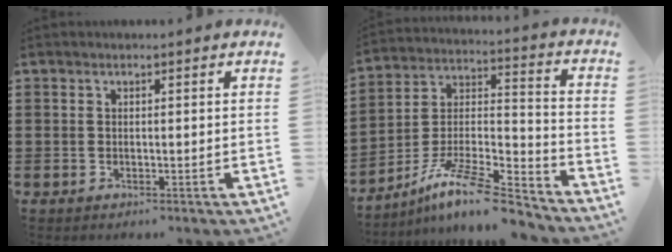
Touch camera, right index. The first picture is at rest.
{"total": 11.5, "force": [-9.2, 2.0, 6.7], "torque": [-0.119, 0.017, -0.176]}